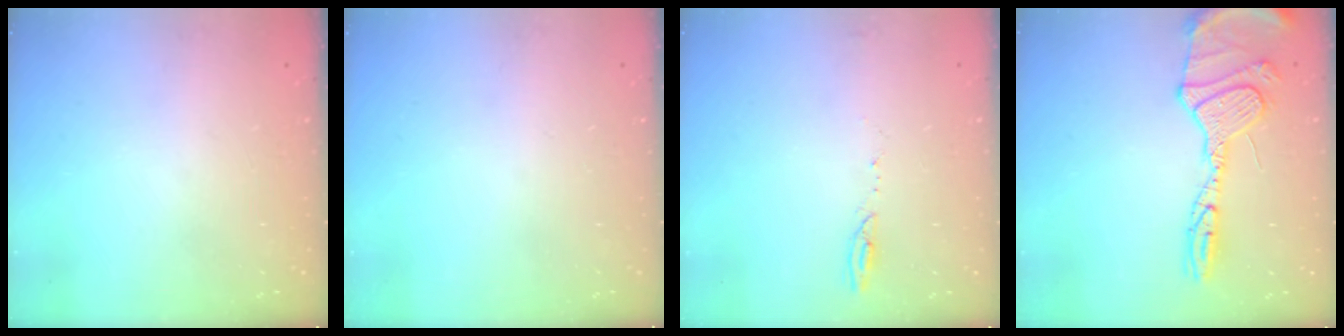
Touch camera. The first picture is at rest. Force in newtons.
{"total": 0.0}
{"total": 3.8, "press": 3.8, "slide": 0.4}
{"total": 16.6, "press": 16.5, "slide": 2.0}